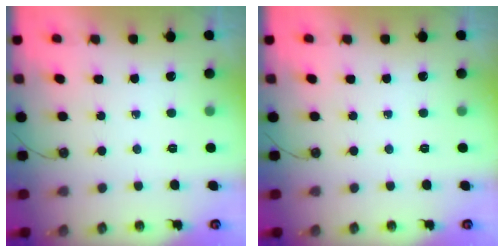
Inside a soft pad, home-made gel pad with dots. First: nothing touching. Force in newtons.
{"total": 0.0}